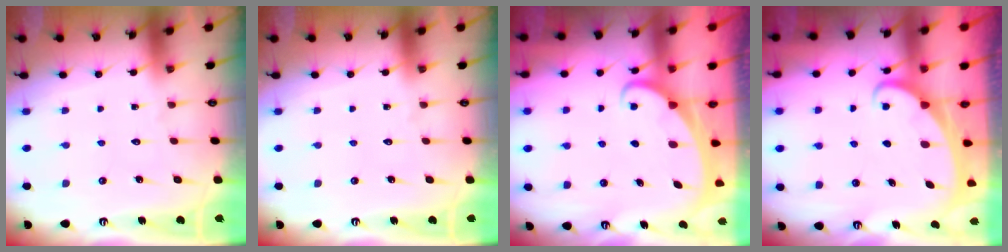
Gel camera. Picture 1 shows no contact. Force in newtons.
{"total": 0.0}
{"total": 1.8, "press": 1.8, "slide": 0.2}
{"total": 1.8, "press": 1.8, "slide": 0.1}